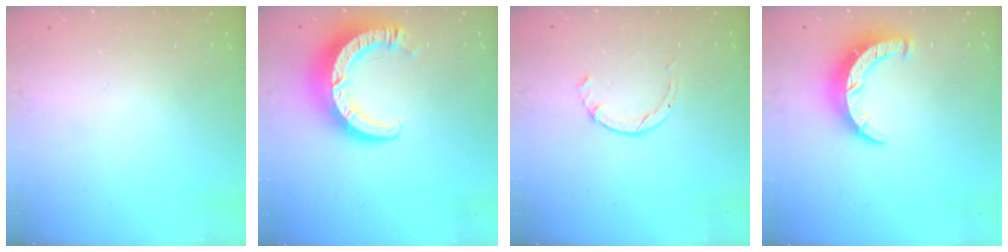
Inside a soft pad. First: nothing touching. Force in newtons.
{"total": 11.4, "press": 11.3, "slide": 1.1}
{"total": 1.4, "press": 1.4, "slide": 0.2}
{"total": 8.0, "press": 8.0, "slide": 0.3}